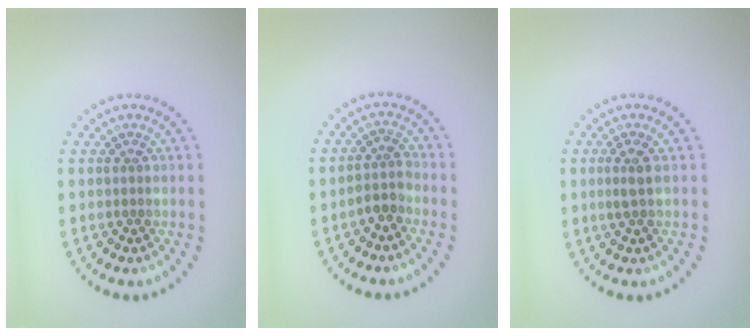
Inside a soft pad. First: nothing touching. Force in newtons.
{"total": 1.8, "press": 1.5, "slide": 1.0}
{"total": 1.5, "press": 1.3, "slide": 0.7}